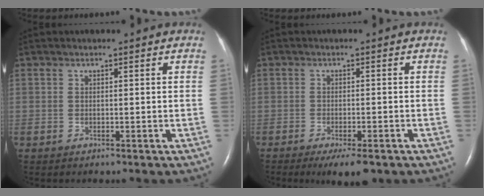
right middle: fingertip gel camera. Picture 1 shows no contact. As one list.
[{"total": 5.1, "force": [-3.5, 1.1, 3.6], "torque": [-0.051, -0.010, -0.047]}]